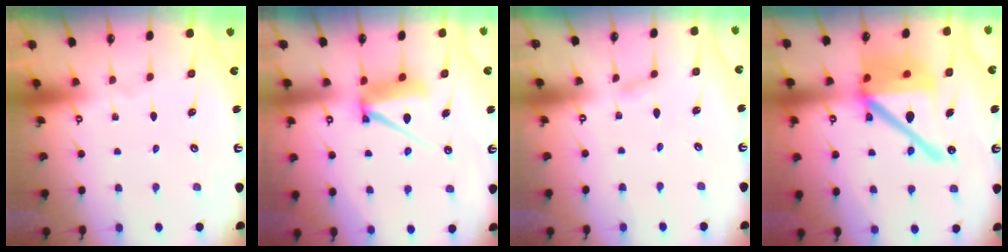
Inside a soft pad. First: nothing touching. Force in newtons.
{"total": 8.2, "press": 8.1, "slide": 0.9}
{"total": 2.1, "press": 2.1, "slide": 0.3}
{"total": 22.7, "press": 22.4, "slide": 3.8}